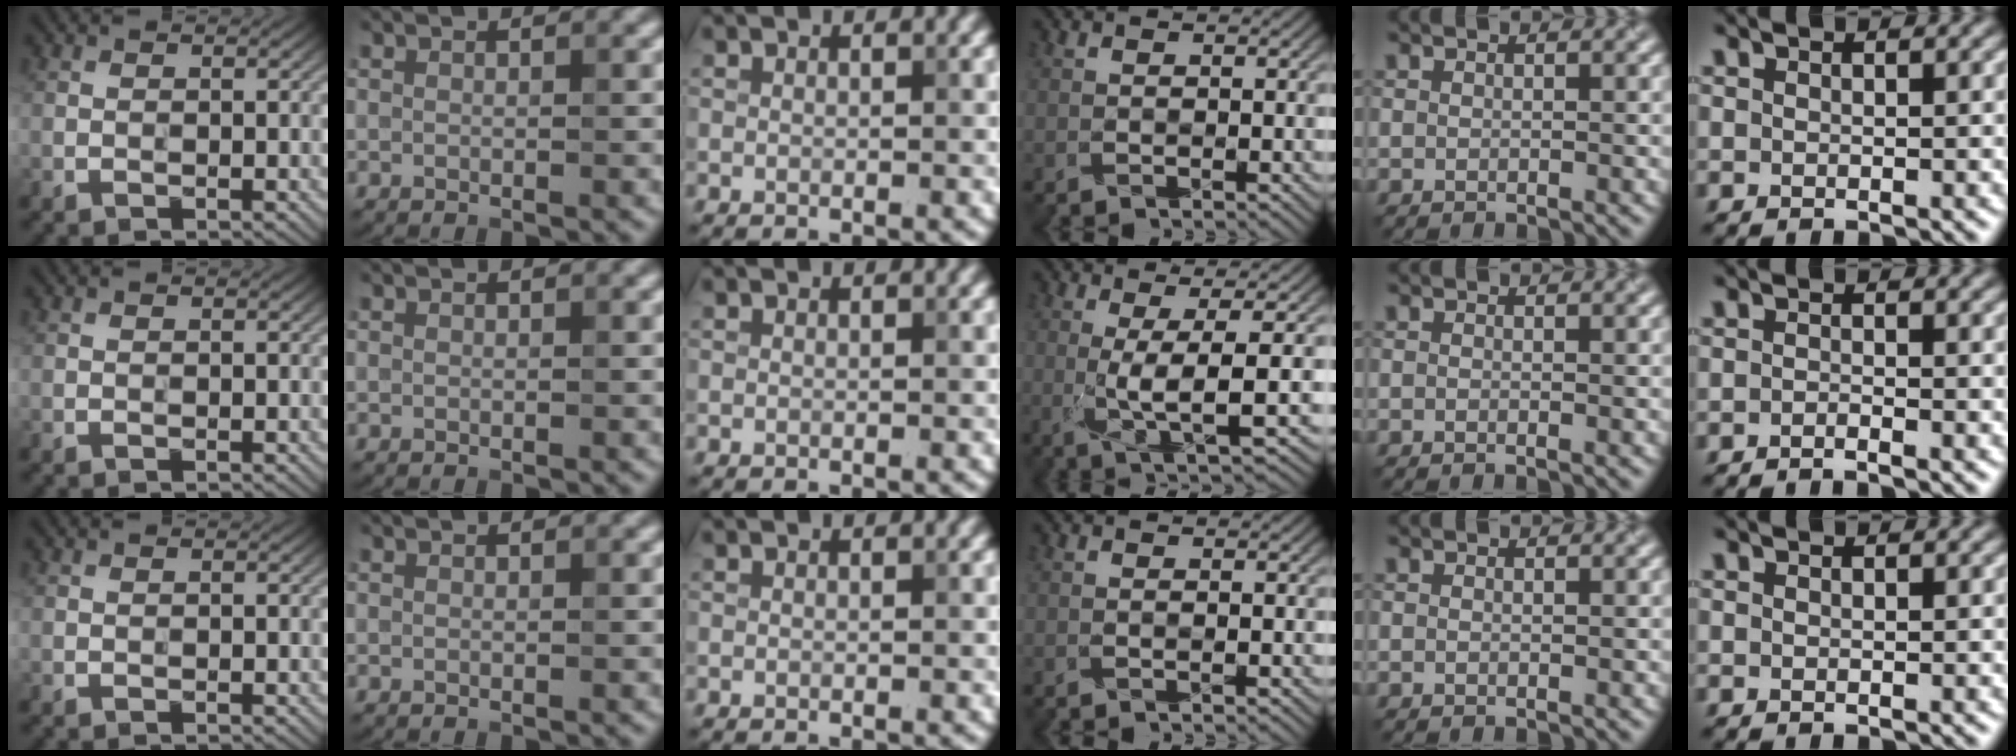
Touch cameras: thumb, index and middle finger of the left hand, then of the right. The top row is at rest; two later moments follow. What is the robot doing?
{"motion": "wrap", "object": "paper"}